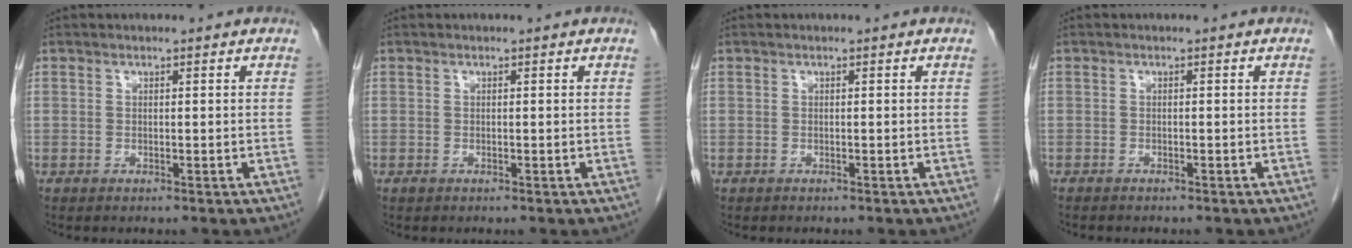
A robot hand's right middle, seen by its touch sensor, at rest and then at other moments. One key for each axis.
{"total": 0.0}
{"total": 0.0}
{"total": 1.6, "fx": -1.4, "fy": 0.4, "fz": 0.6, "tx": -0.014, "ty": -0.003, "tz": -0.016}